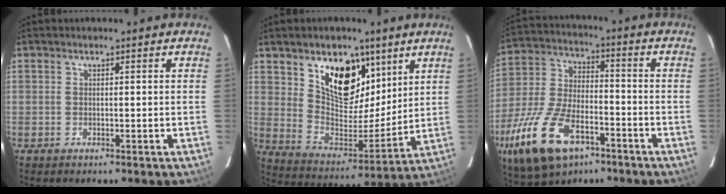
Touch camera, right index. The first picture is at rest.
{"total": 16.3, "force": [9.0, 9.1, 10.1], "torque": [-0.171, 0.000, 0.166]}
{"total": 21.1, "force": [-11.1, 10.7, 14.5], "torque": [-0.324, -0.026, -0.195]}